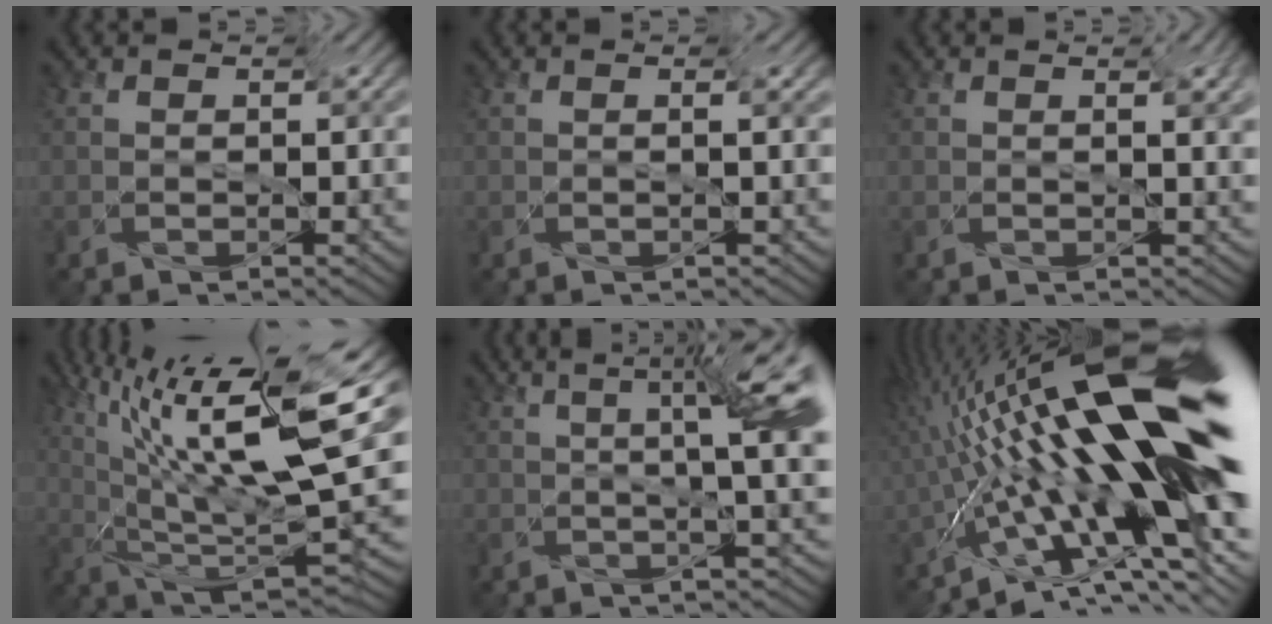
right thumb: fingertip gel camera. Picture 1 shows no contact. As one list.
[{"total": 1.2, "force": [0.2, -0.2, 1.1], "torque": [-0.015, 0.006, 0.001]}, {"total": 3.7, "force": [1.4, 0.9, 3.3], "torque": [-0.030, 0.011, 0.013]}, {"total": 16.9, "force": [4.8, 5.2, 15.4], "torque": [-0.251, 0.043, 0.085]}, {"total": 11.7, "force": [3.0, 3.2, 10.8], "torque": [-0.134, 0.032, 0.040]}, {"total": 19.3, "force": [-1.3, 4.8, 18.7], "torque": [-0.293, 0.033, -0.039]}]